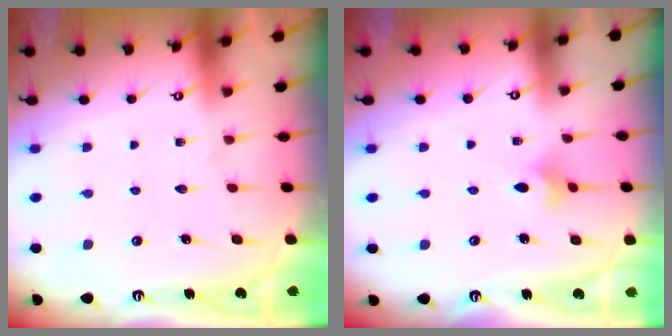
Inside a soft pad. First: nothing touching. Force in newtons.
{"total": 3.7, "press": 3.7, "slide": 0.7}